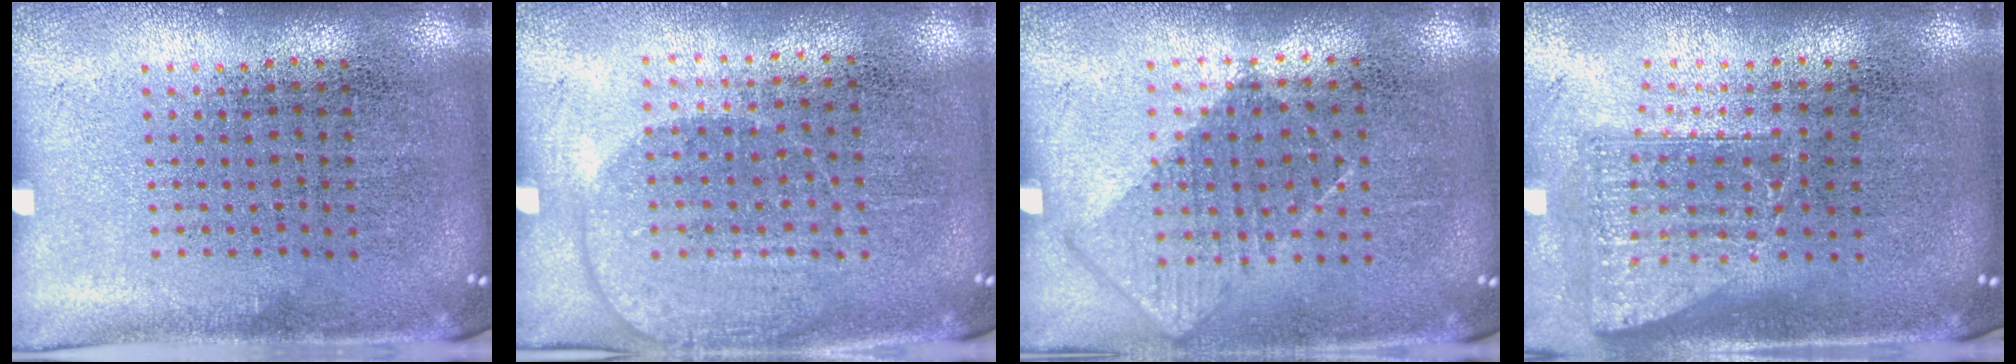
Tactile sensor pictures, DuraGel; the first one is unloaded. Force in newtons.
{"total": 1.4, "press": 1.2, "slide": 0.7}
{"total": 0.9, "press": 0.7, "slide": 0.4}
{"total": 1.7, "press": 1.3, "slide": 1.1}